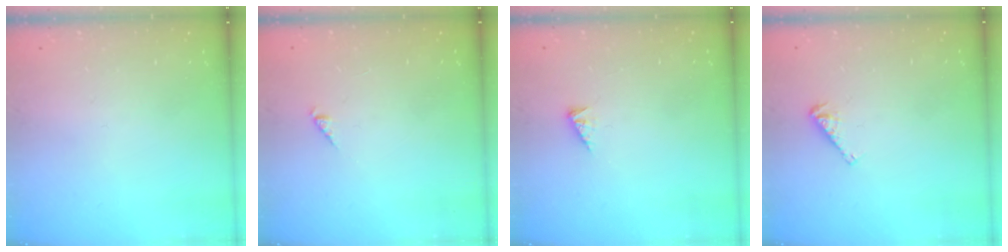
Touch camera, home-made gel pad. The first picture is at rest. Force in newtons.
{"total": 2.7, "press": 2.6, "slide": 0.4}
{"total": 2.2, "press": 2.2, "slide": 0.3}
{"total": 4.2, "press": 4.2, "slide": 0.1}